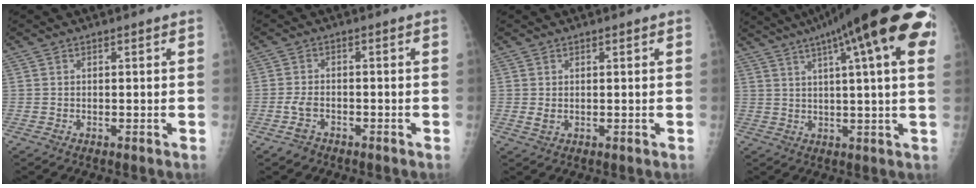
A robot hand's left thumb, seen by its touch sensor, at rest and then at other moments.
{"total": 3.1, "force": [-1.9, 1.9, 1.6], "torque": [-0.036, 0.011, -0.031]}
{"total": 1.4, "force": [0.4, 1.0, 0.9], "torque": [-0.015, -0.004, 0.010]}
{"total": 24.5, "force": [11.3, 4.6, 21.2], "torque": [-0.292, 0.022, 0.152]}